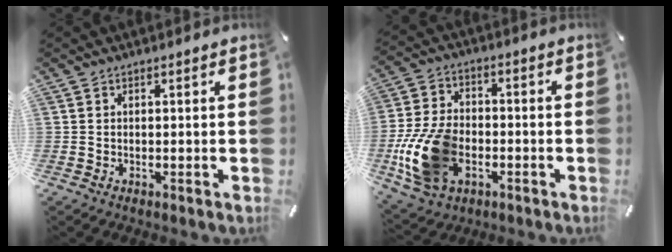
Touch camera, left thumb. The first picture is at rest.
{"total": 15.8, "force": [-4.4, 11.0, 10.4], "torque": [-0.225, 0.022, -0.074]}